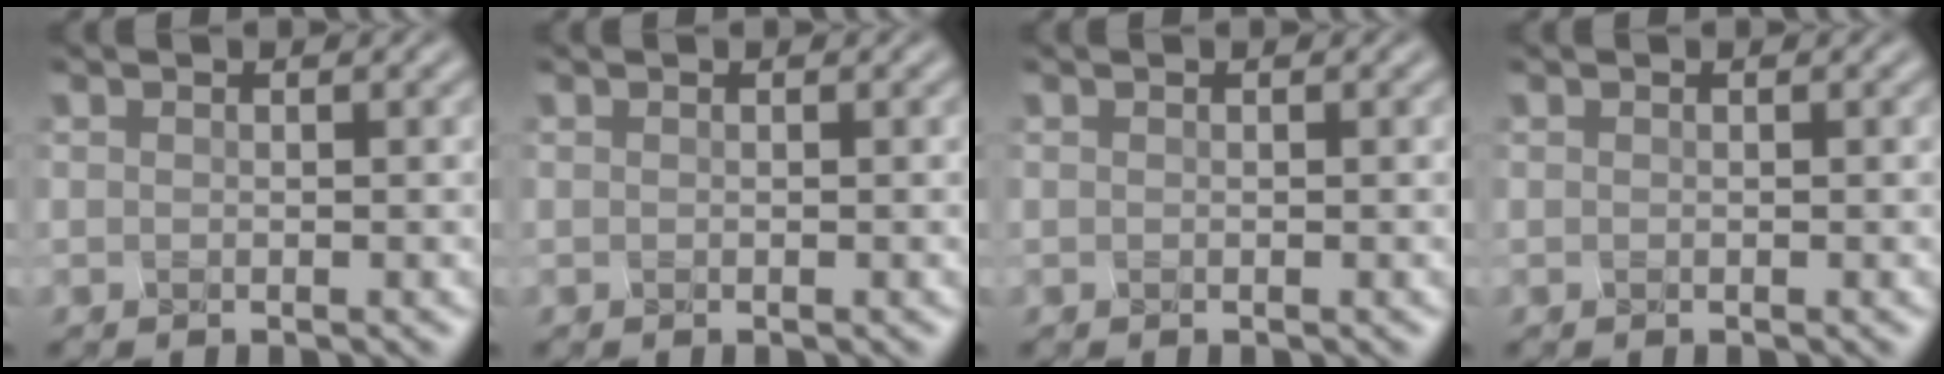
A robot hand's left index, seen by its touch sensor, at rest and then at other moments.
{"total": 0.0}
{"total": 0.0}
{"total": 0.0}